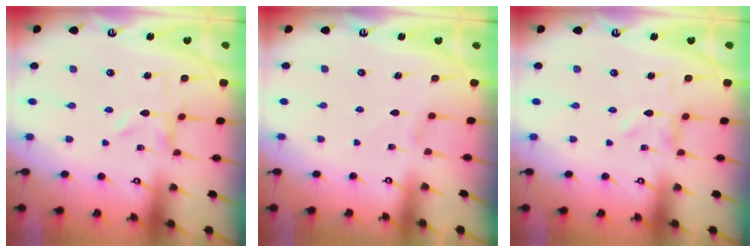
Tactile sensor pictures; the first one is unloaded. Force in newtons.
{"total": 1.4, "press": 1.4, "slide": 0.3}
{"total": 0.7, "press": 0.7, "slide": 0.2}